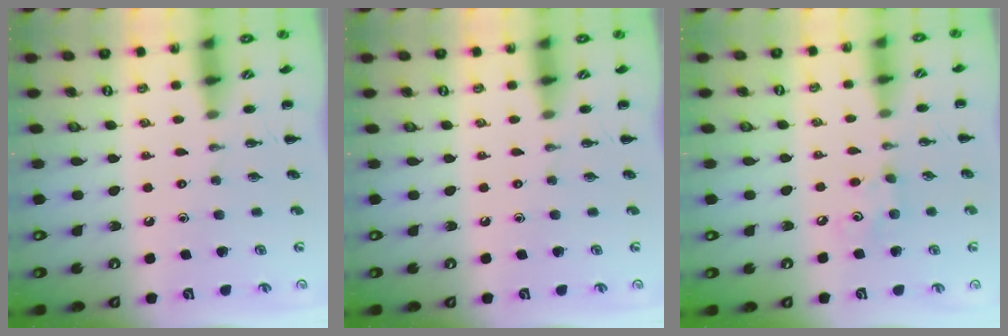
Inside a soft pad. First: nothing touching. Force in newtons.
{"total": 0.0}
{"total": 3.6, "press": 3.5, "slide": 0.9}